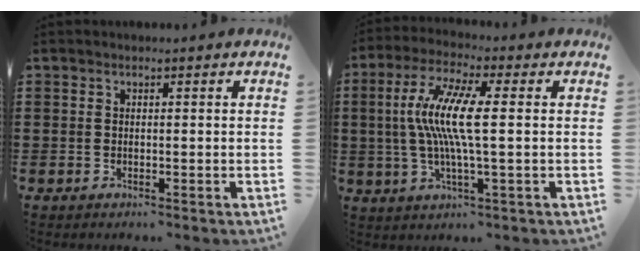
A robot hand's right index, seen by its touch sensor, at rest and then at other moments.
{"total": 9.3, "force": [0.3, 1.0, 9.3], "torque": [-0.205, -0.014, -0.009]}